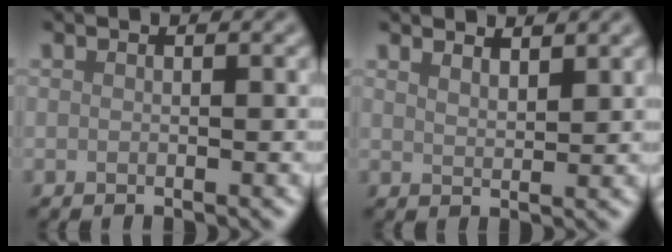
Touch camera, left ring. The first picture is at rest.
{"total": 1.9, "force": [1.7, 0.4, 0.7], "torque": [-0.008, 0.001, 0.029]}